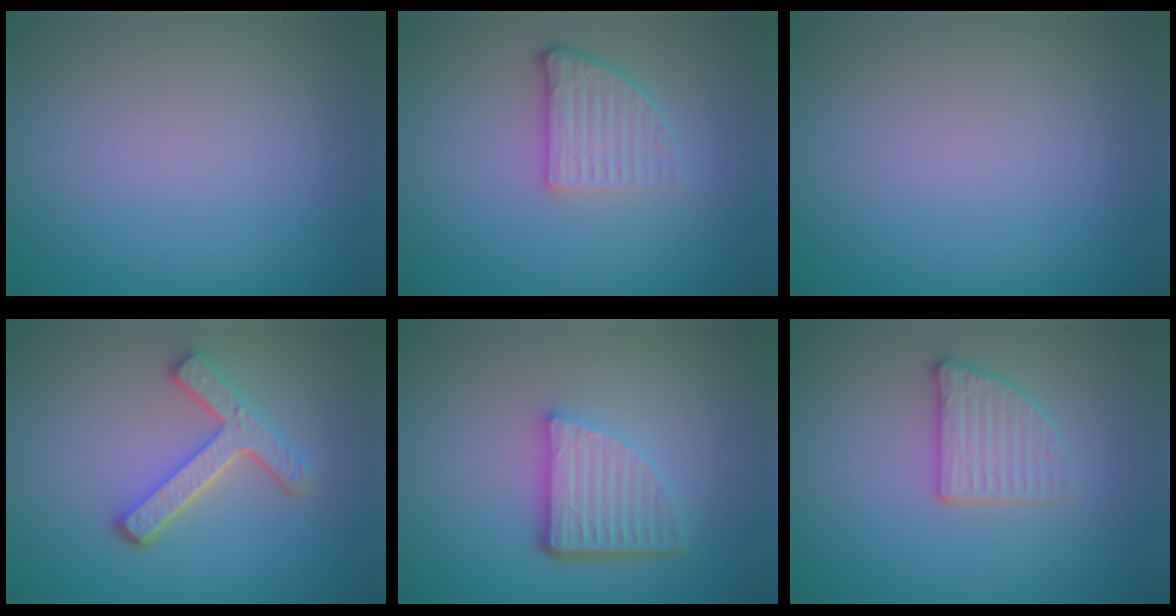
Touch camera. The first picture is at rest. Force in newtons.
{"total": 3.8, "press": 2.5, "slide": 2.8}
{"total": 0.0}
{"total": 4.3, "press": 3.3, "slide": 2.7}
{"total": 5.2, "press": 3.6, "slide": 3.7}
{"total": 2.6, "press": 2.4, "slide": 1.0}